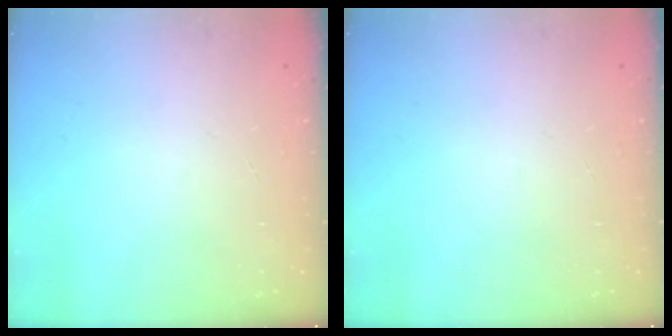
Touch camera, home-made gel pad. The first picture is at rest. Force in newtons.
{"total": 0.0}